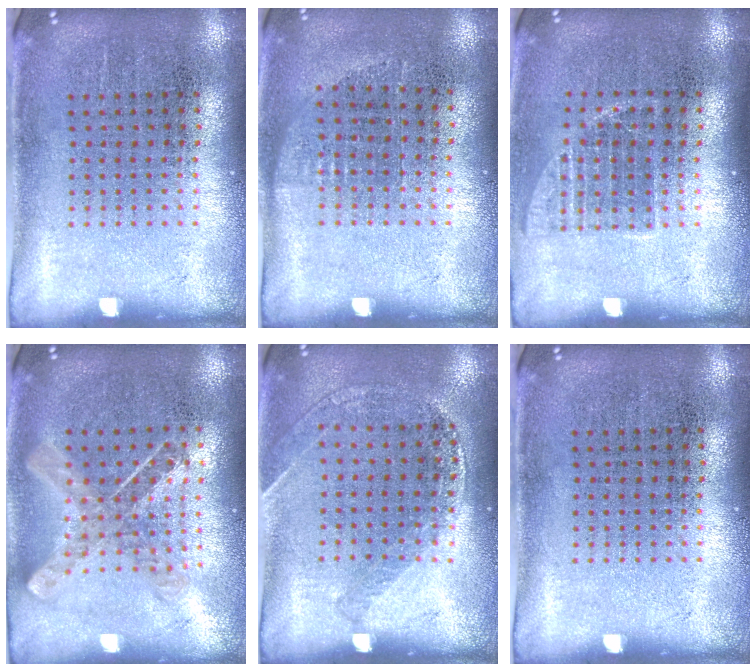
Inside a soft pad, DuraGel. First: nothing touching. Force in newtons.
{"total": 0.7, "press": 0.6, "slide": 0.3}
{"total": 1.2, "press": 1.0, "slide": 0.7}
{"total": 0.9, "press": 0.8, "slide": 0.2}
{"total": 1.1, "press": 1.1, "slide": 0.2}
{"total": 0.0}